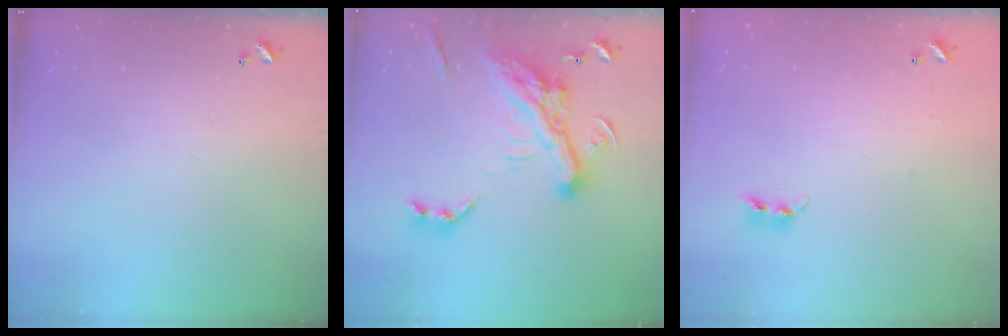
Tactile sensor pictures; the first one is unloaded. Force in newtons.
{"total": 15.5, "press": 15.3, "slide": 2.6}
{"total": 7.8, "press": 7.8, "slide": 0.4}